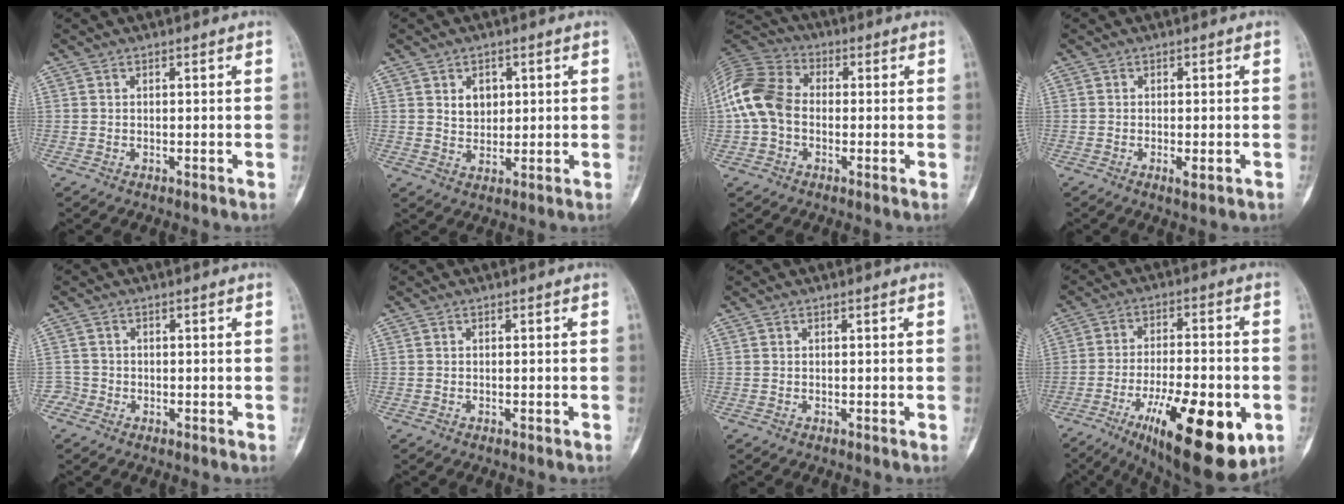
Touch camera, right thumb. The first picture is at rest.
{"total": 4.1, "force": [1.4, 3.2, 2.3], "torque": [-0.013, -0.008, 0.024]}
{"total": 12.5, "force": [-0.8, 9.3, 8.3], "torque": [-0.167, 0.032, -0.028]}
{"total": 2.1, "force": [-0.8, 0.6, 1.9], "torque": [-0.026, -0.003, -0.010]}
{"total": 1.9, "force": [-0.8, 1.6, -0.4], "torque": [0.022, 0.009, -0.024]}
{"total": 0.5, "force": [-0.3, 0.1, 0.4], "torque": [-0.005, 0.001, -0.004]}
{"total": 0.0}
{"total": 21.9, "force": [-8.5, 7.6, 18.8], "torque": [-0.260, 0.010, -0.119]}